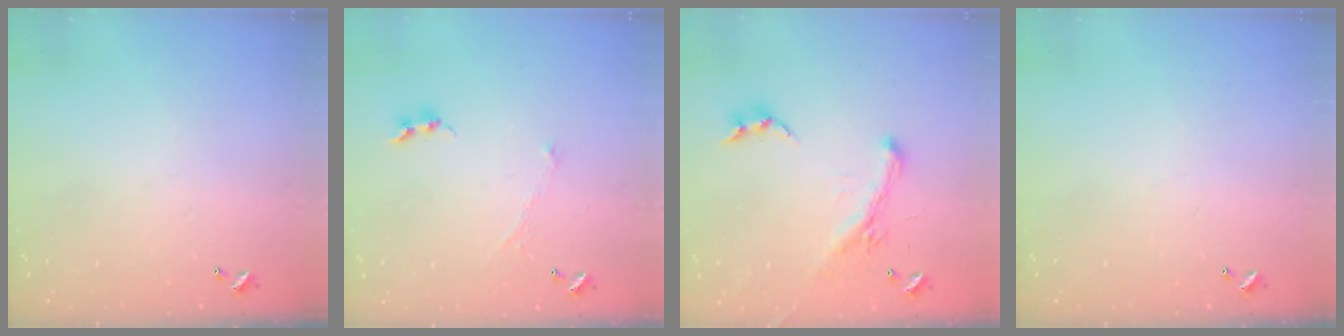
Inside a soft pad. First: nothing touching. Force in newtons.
{"total": 1.2, "press": 1.2, "slide": 0.1}
{"total": 2.5, "press": 2.0, "slide": 1.4}
{"total": 0.0}